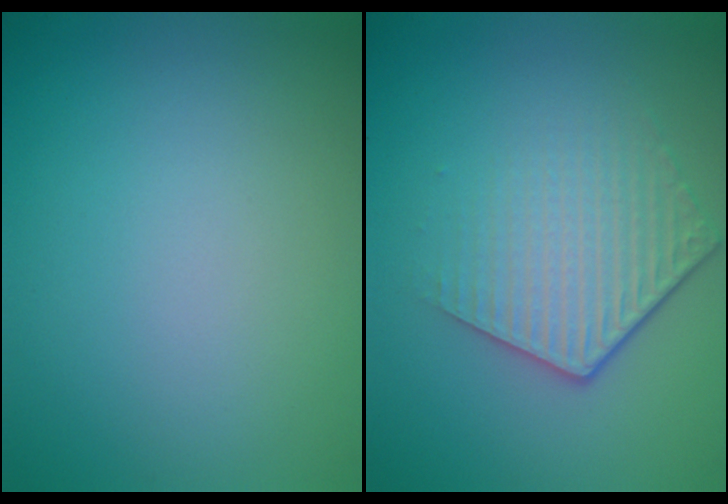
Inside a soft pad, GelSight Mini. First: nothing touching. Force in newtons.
{"total": 4.4, "press": 3.1, "slide": 3.1}